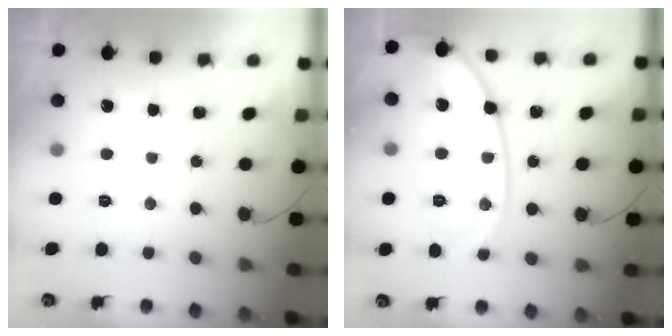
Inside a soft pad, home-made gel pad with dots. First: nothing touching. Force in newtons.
{"total": 16.7, "press": 16.6, "slide": 1.9}